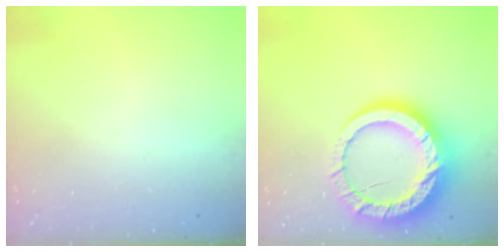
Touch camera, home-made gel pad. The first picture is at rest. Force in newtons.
{"total": 20.2, "press": 20.1, "slide": 2.0}